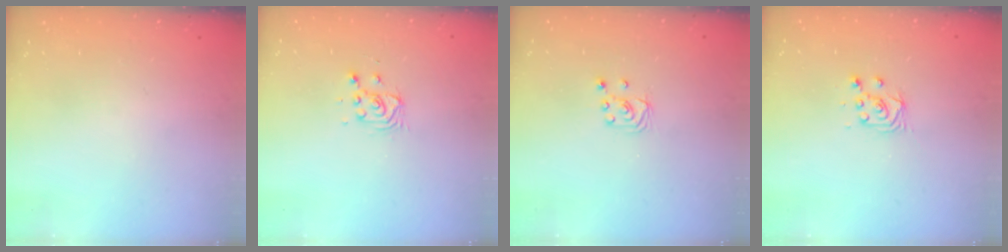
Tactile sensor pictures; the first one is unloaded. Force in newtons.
{"total": 3.1, "press": 3.1, "slide": 0.3}
{"total": 3.1, "press": 3.1, "slide": 0.2}
{"total": 6.1, "press": 6.1, "slide": 0.5}